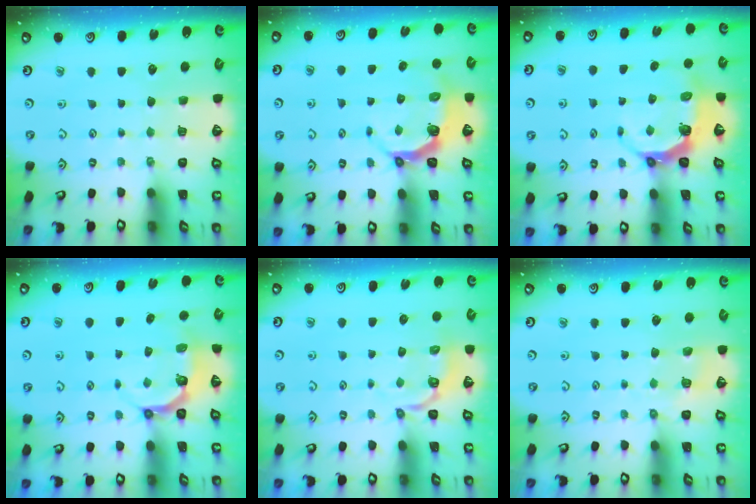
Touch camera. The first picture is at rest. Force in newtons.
{"total": 4.7, "press": 3.6, "slide": 3.0}
{"total": 6.8, "press": 5.7, "slide": 3.8}
{"total": 5.6, "press": 4.6, "slide": 3.1}
{"total": 3.4, "press": 2.6, "slide": 2.2}
{"total": 3.3, "press": 3.0, "slide": 1.5}